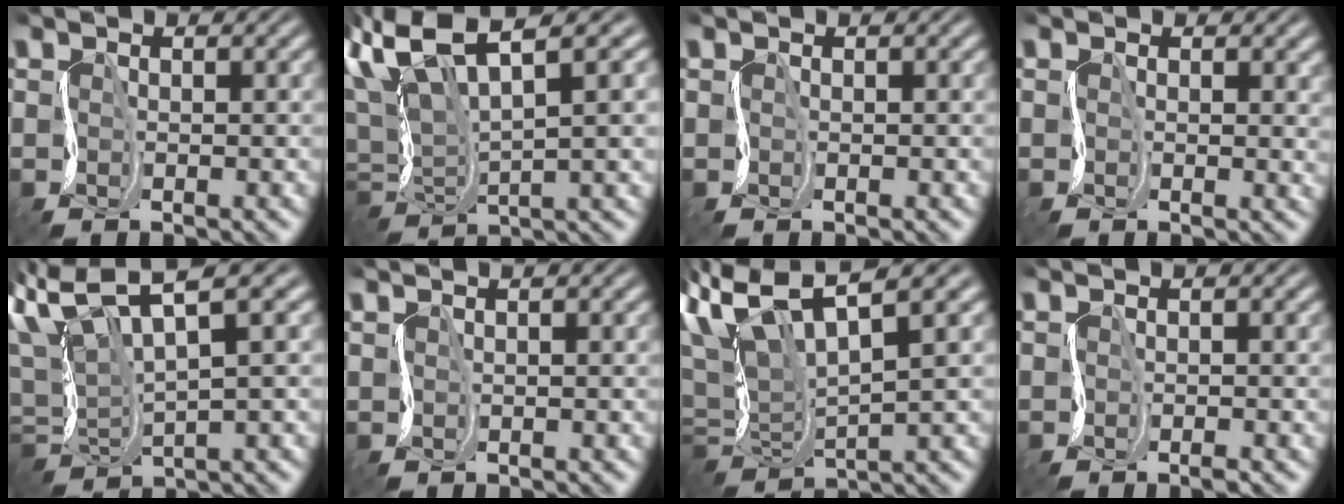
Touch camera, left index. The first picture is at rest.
{"total": 8.3, "force": [2.3, 2.6, 7.5], "torque": [-0.154, 0.014, 0.036]}
{"total": 0.0}
{"total": 2.0, "force": [0.8, 1.3, 1.2], "torque": [-0.029, -0.005, 0.013]}
{"total": 7.7, "force": [1.8, 2.1, 7.2], "torque": [-0.152, 0.012, 0.028]}
{"total": 1.0, "force": [0.8, 0.0, 0.7], "torque": [-0.018, 0.004, 0.015]}
{"total": 8.4, "force": [2.8, 2.3, 7.6], "torque": [-0.168, 0.013, 0.049]}
{"total": 0.9, "force": [-0.2, -0.1, 0.9], "torque": [-0.018, -0.001, -0.003]}